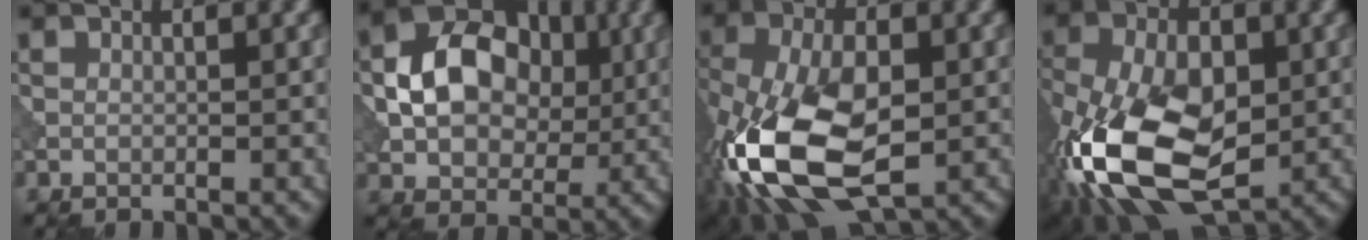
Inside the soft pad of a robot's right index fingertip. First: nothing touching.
{"total": 9.0, "force": [0.5, 6.8, 5.9], "torque": [-0.102, 0.003, 0.003]}
{"total": 13.3, "force": [-3.9, 7.3, 10.4], "torque": [-0.230, -0.014, -0.072]}
{"total": 14.1, "force": [-4.0, 8.2, 10.8], "torque": [-0.237, -0.016, -0.077]}